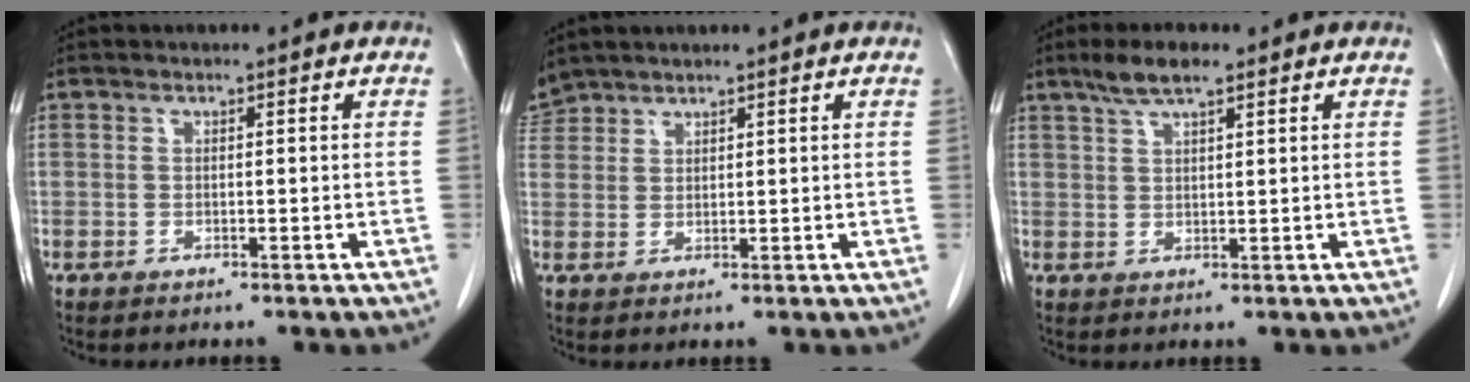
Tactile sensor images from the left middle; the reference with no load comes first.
{"total": 3.1, "force": [3.0, 0.8, -0.2], "torque": [-0.004, 0.015, 0.064]}
{"total": 4.7, "force": [3.4, 0.9, 3.2], "torque": [-0.069, 0.009, 0.064]}